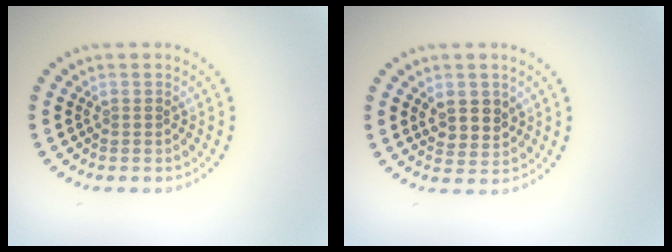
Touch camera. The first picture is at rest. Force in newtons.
{"total": 2.6, "press": 2.4, "slide": 0.9}